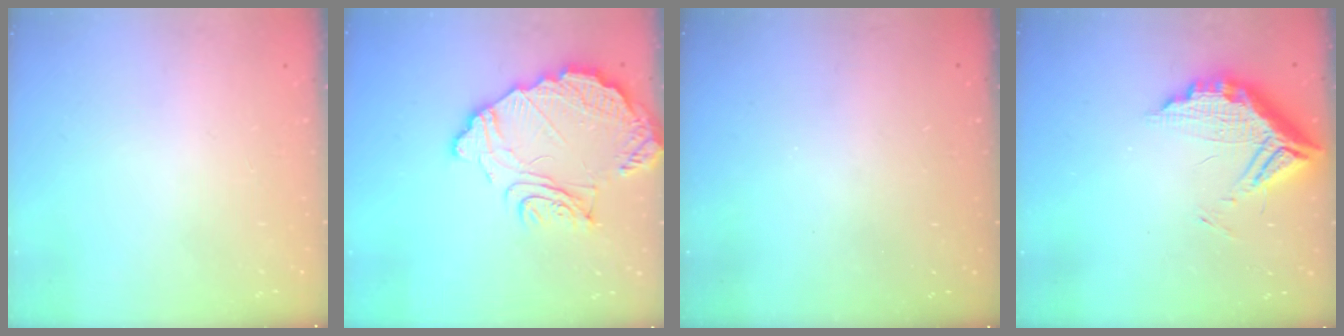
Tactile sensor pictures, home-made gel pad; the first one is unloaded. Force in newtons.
{"total": 14.3, "press": 14.3, "slide": 1.1}
{"total": 3.1, "press": 3.1, "slide": 0.1}
{"total": 13.0, "press": 12.9, "slide": 1.5}